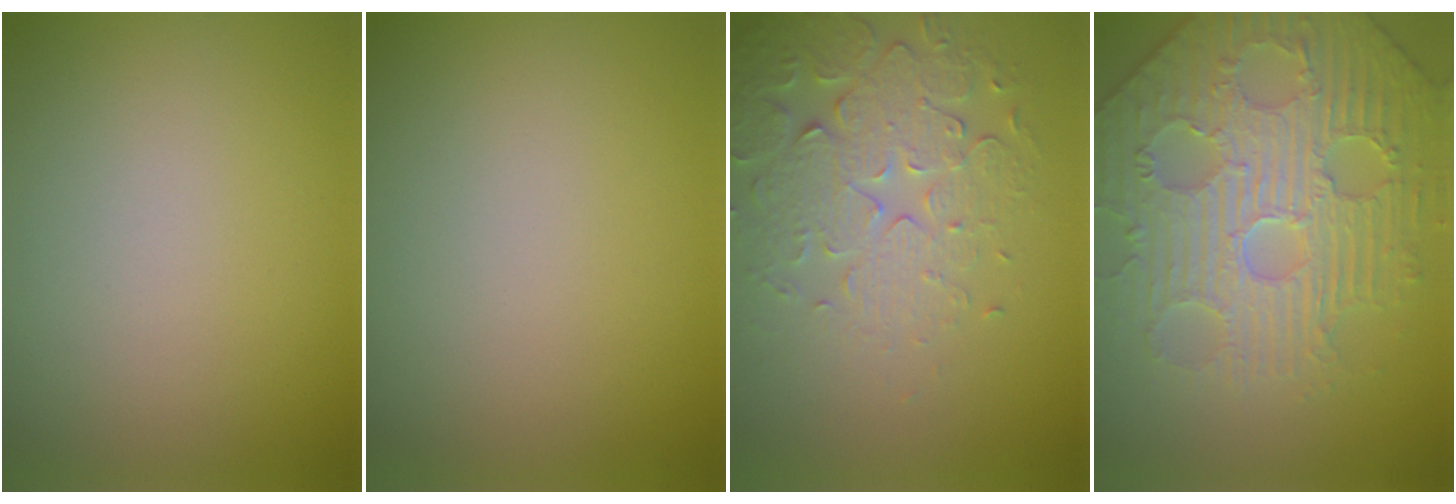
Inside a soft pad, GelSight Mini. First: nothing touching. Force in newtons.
{"total": 0.0}
{"total": 4.8, "press": 4.3, "slide": 2.2}
{"total": 5.9, "press": 5.4, "slide": 2.2}